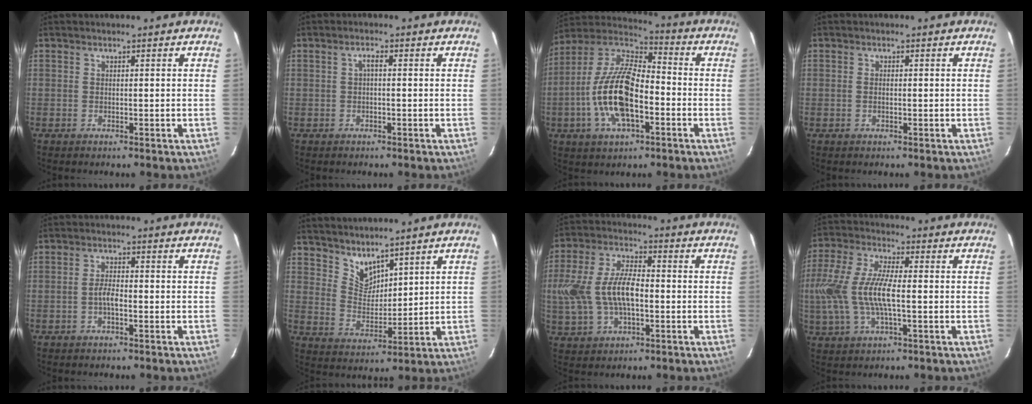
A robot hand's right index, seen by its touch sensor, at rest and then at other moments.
{"total": 1.2, "force": [-0.1, 0.3, 1.2], "torque": [-0.022, 0.007, -0.004]}
{"total": 17.4, "force": [-4.8, 7.6, 14.9], "torque": [-0.311, -0.001, -0.094]}
{"total": 0.9, "force": [-0.1, 0.5, 0.8], "torque": [-0.016, 0.001, -0.004]}
{"total": 2.6, "force": [-1.0, 0.8, 2.3], "torque": [-0.048, 0.005, -0.019]}
{"total": 5.7, "force": [4.9, 2.6, 1.5], "torque": [-0.016, -0.001, 0.097]}
{"total": 13.5, "force": [-1.4, 7.1, 11.4], "torque": [-0.244, 0.009, -0.021]}
{"total": 14.0, "force": [-1.4, 4.8, 13.1], "torque": [-0.279, 0.002, -0.029]}